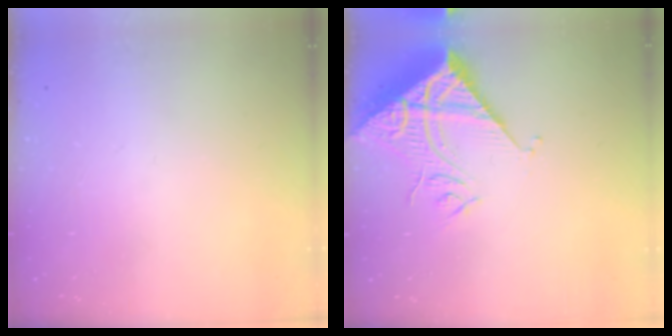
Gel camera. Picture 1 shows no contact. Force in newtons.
{"total": 13.5, "press": 13.4, "slide": 1.7}